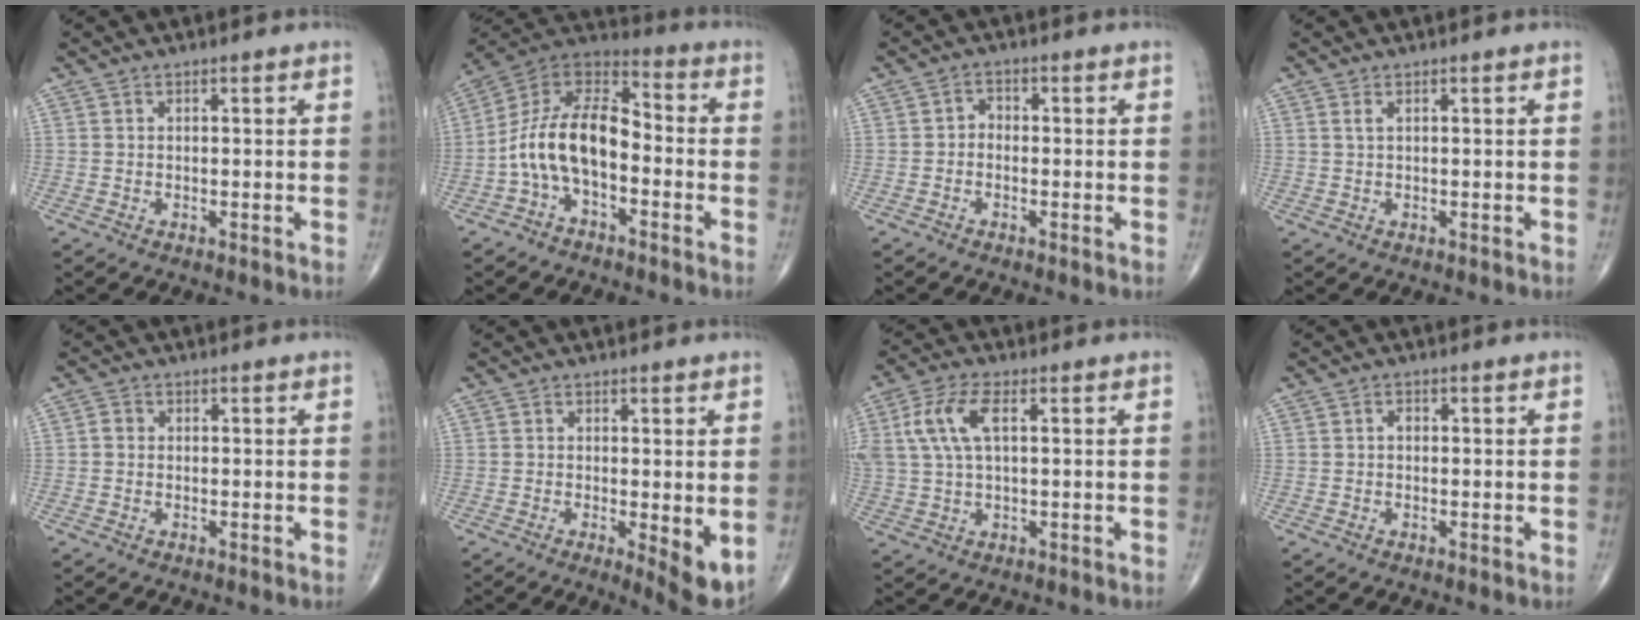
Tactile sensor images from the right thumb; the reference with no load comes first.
{"total": 14.2, "force": [-3.4, 7.9, 11.3], "torque": [-0.197, 0.060, -0.073]}
{"total": 1.9, "force": [-0.6, 1.5, 1.0], "torque": [-0.002, 0.009, -0.018]}
{"total": 0.8, "force": [0.4, 0.2, 0.7], "torque": [-0.018, 0.007, 0.010]}
{"total": 1.2, "force": [-0.1, 1.0, 0.6], "torque": [-0.004, 0.002, -0.005]}
{"total": 5.8, "force": [-0.6, 1.5, 5.6], "torque": [-0.076, -0.017, -0.010]}
{"total": 8.5, "force": [2.3, 3.8, 7.3], "torque": [-0.172, 0.015, 0.045]}
{"total": 1.0, "force": [0.0, 0.7, 0.7], "torque": [-0.005, 0.003, -0.004]}